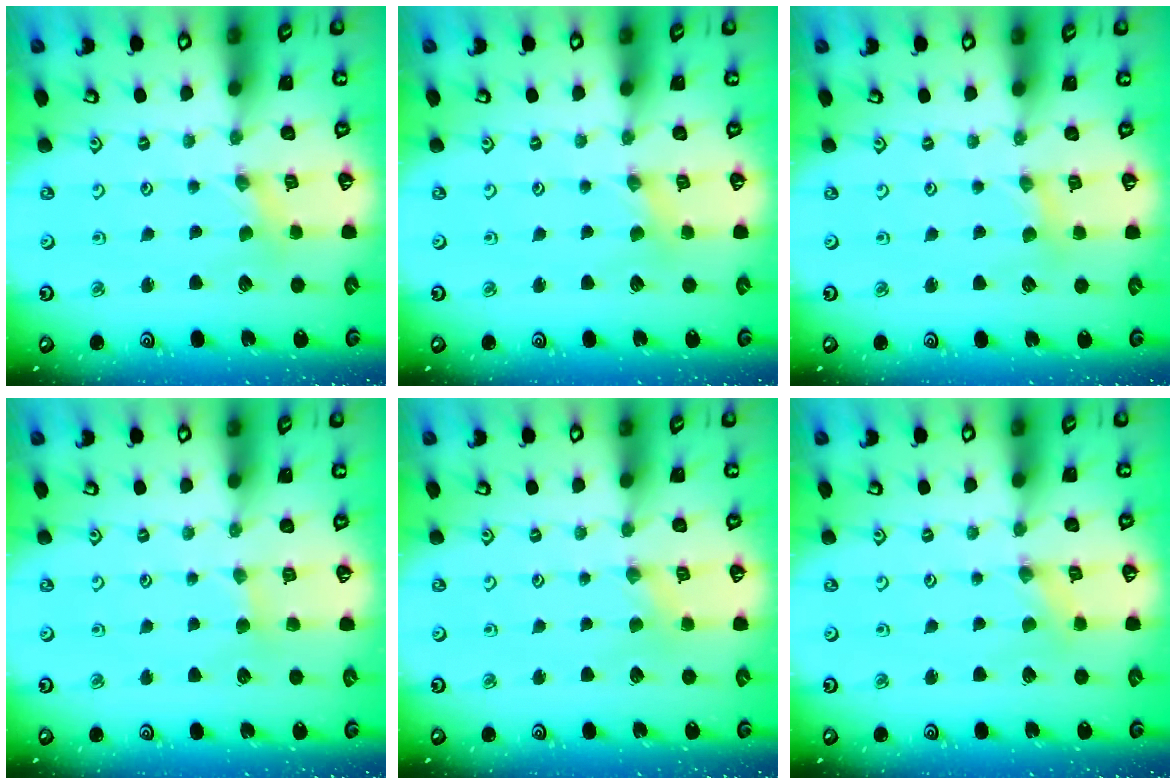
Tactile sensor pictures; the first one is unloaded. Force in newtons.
{"total": 1.8, "press": 1.8, "slide": 0.3}
{"total": 2.3, "press": 2.3, "slide": 0.2}
{"total": 2.1, "press": 2.0, "slide": 0.3}
{"total": 1.1, "press": 1.1, "slide": 0.3}
{"total": 0.0}